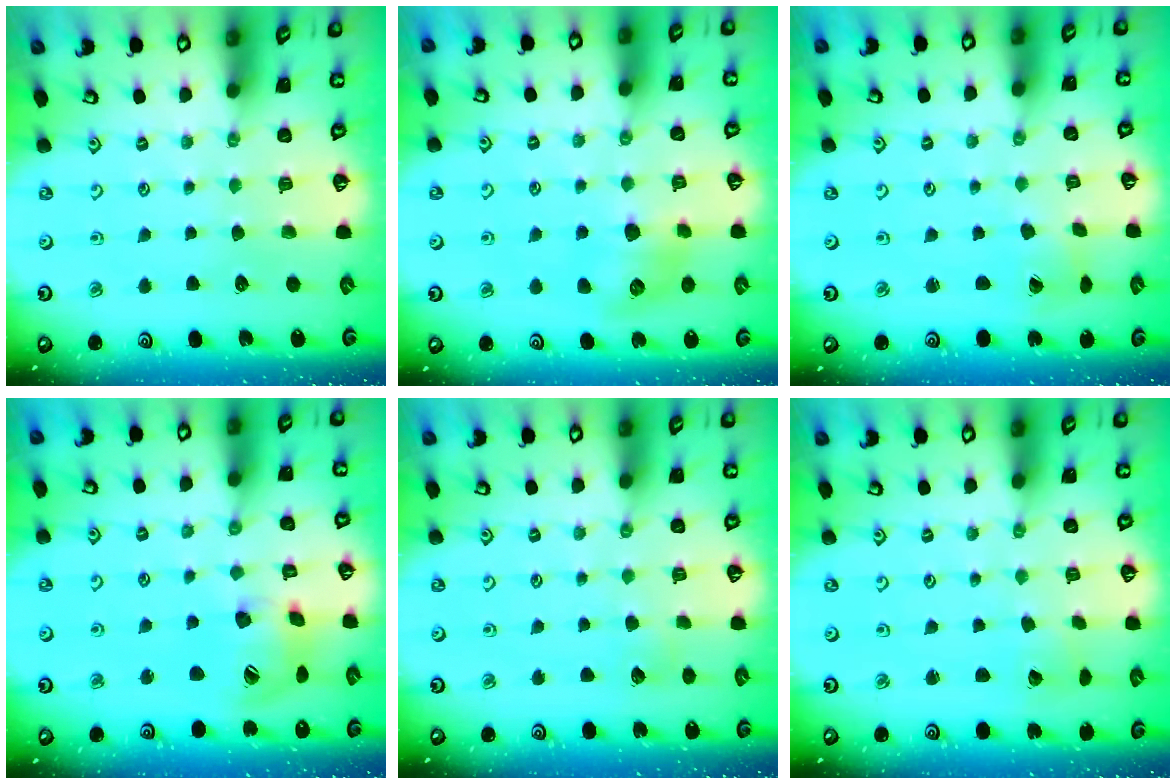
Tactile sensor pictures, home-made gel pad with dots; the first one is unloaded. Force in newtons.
{"total": 9.5, "press": 9.5, "slide": 0.4}
{"total": 1.6, "press": 1.5, "slide": 0.3}
{"total": 16.3, "press": 16.2, "slide": 2.2}
{"total": 2.7, "press": 2.7, "slide": 0.3}
{"total": 2.3, "press": 2.3, "slide": 0.1}